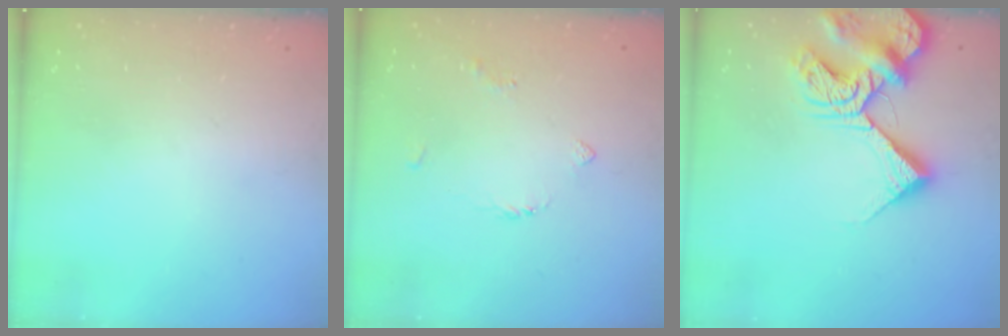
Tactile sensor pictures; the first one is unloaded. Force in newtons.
{"total": 3.1, "press": 3.1, "slide": 0.5}
{"total": 13.4, "press": 13.4, "slide": 1.5}